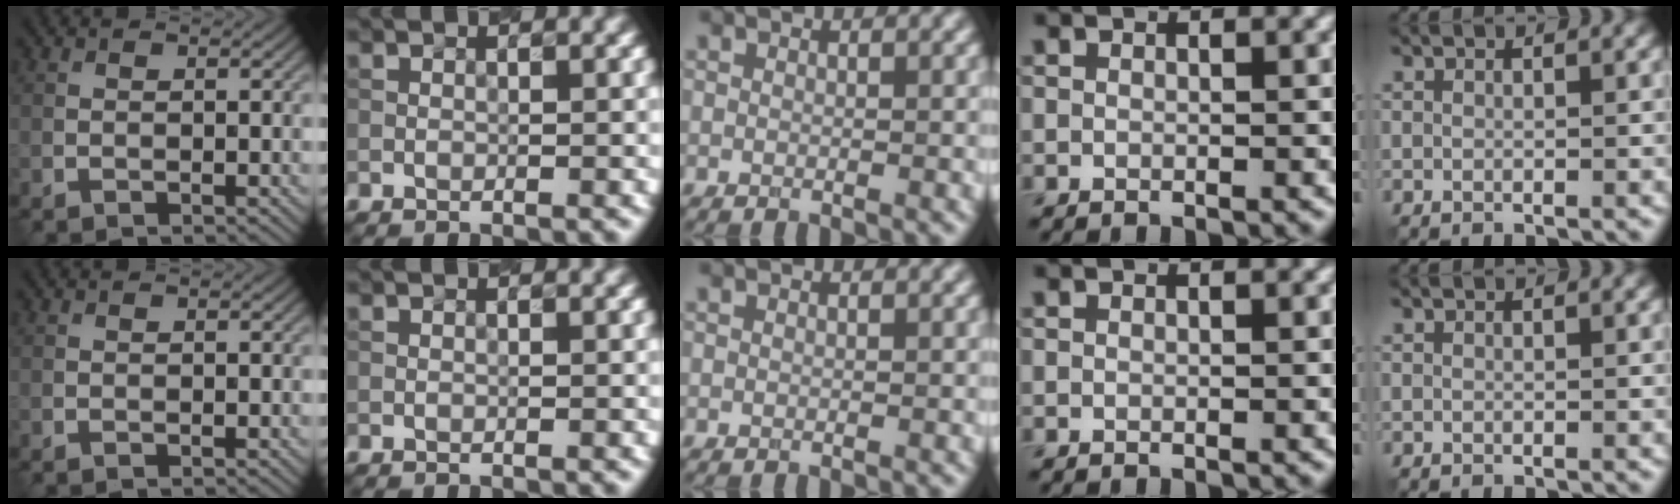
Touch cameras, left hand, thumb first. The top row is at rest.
{}